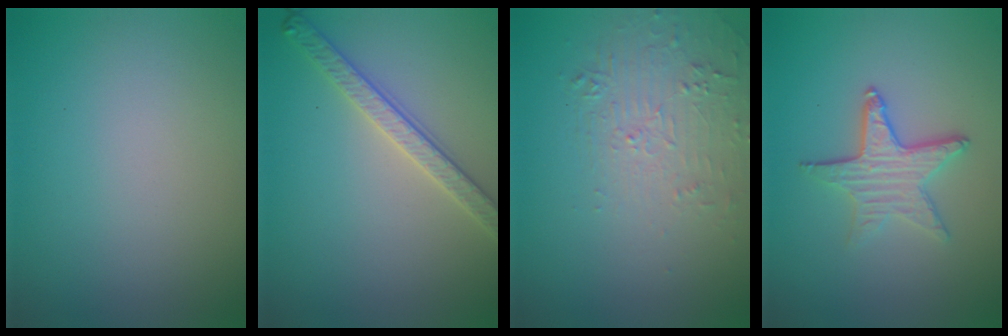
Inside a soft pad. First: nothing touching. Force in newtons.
{"total": 2.8, "press": 2.7, "slide": 0.7}
{"total": 2.1, "press": 0.9, "slide": 1.9}
{"total": 3.2, "press": 2.5, "slide": 1.9}